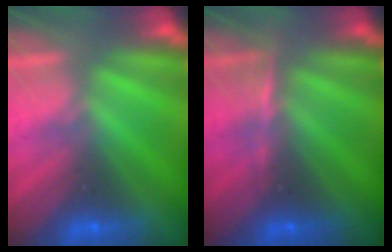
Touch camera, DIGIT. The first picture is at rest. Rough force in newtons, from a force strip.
{"total": 2.8}